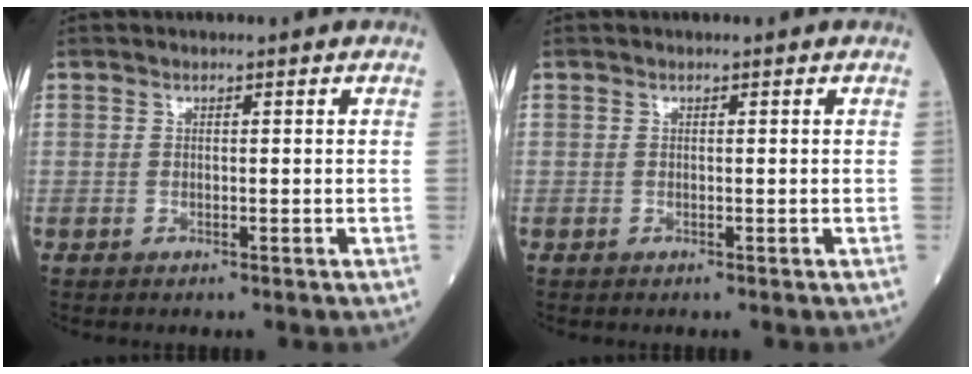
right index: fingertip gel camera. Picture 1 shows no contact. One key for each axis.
{"total": 0.0}